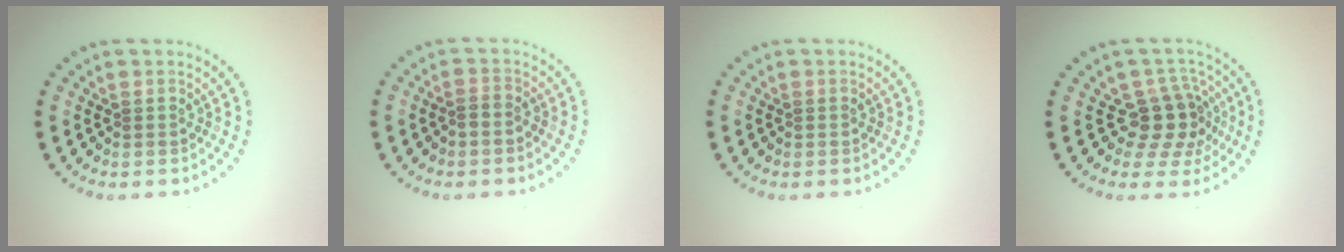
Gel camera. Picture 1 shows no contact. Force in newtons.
{"total": 0.8, "press": 0.5, "slide": 0.6}
{"total": 0.0}
{"total": 3.8, "press": 3.0, "slide": 2.4}